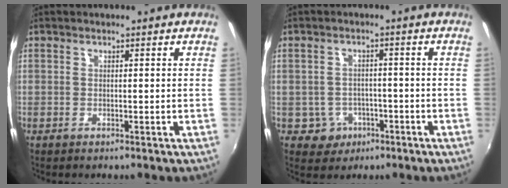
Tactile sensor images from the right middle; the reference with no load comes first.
{"total": 5.0, "force": [-2.2, 4.4, 0.9], "torque": [-0.032, 0.010, -0.022]}